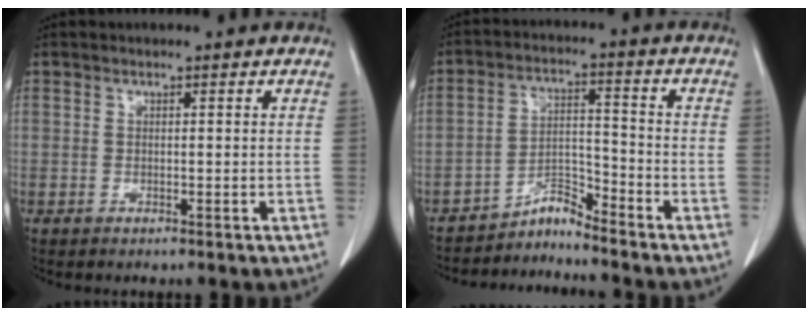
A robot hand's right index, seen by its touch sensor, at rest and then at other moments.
{"total": 4.1, "force": [-4.1, 0.2, 0.0], "torque": [0.007, 0.011, -0.070]}